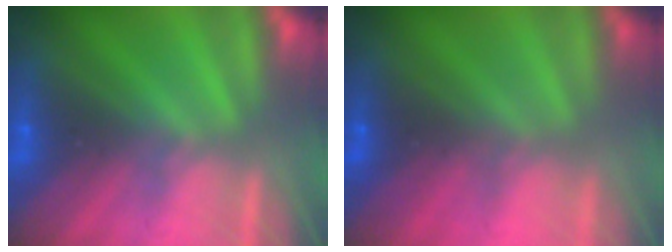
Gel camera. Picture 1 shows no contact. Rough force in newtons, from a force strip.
{"total": 4.7}